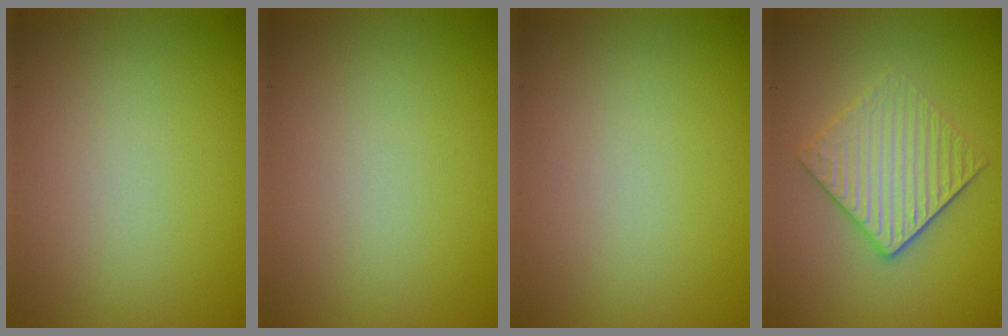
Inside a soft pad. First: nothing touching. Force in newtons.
{"total": 0.0}
{"total": 0.0}
{"total": 4.1, "press": 3.4, "slide": 2.3}